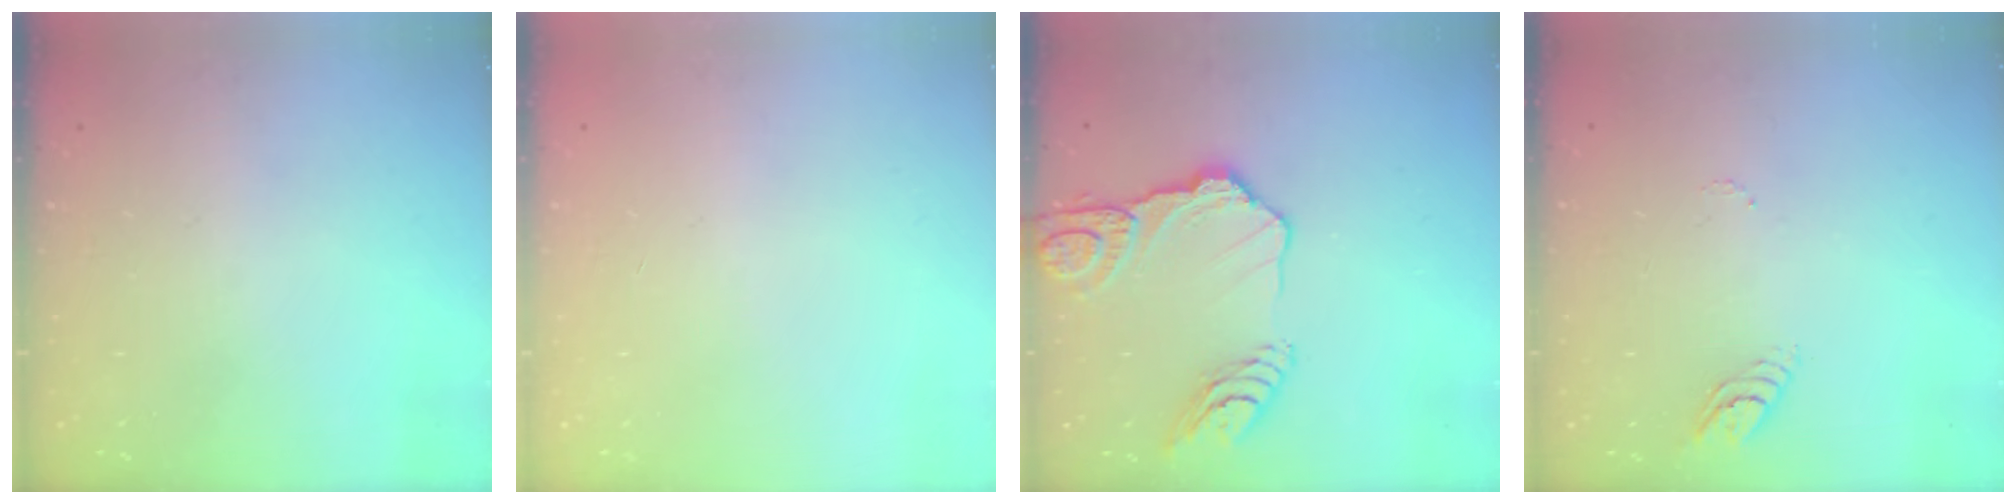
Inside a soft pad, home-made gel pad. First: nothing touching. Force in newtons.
{"total": 0.0}
{"total": 15.4, "press": 15.3, "slide": 2.0}
{"total": 3.6, "press": 3.6, "slide": 0.3}